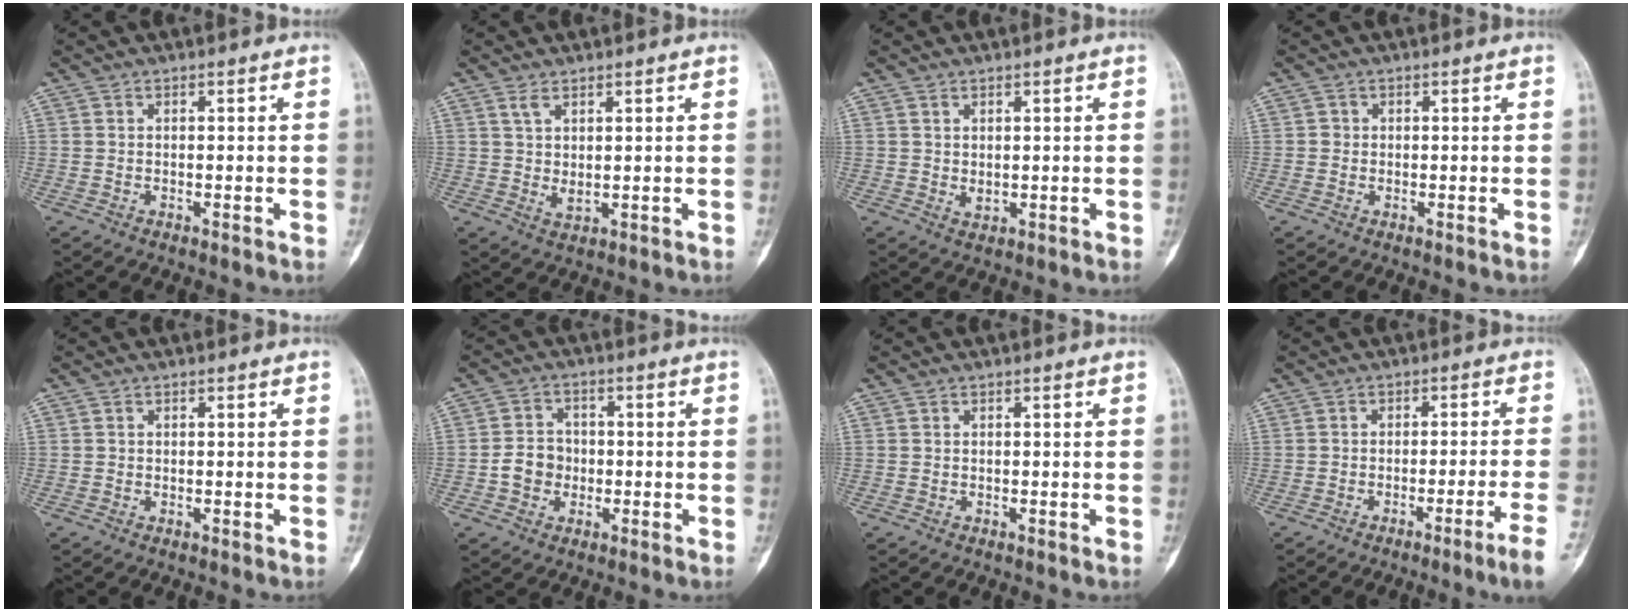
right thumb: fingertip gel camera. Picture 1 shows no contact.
{"total": 3.2, "force": [1.3, 1.2, 2.6], "torque": [-0.056, -0.010, 0.033]}
{"total": 1.6, "force": [0.5, 1.0, 1.1], "torque": [-0.020, -0.007, 0.014]}
{"total": 0.9, "force": [0.0, 0.9, 0.1], "torque": [0.002, 0.003, 0.000]}
{"total": 0.0}
{"total": 5.6, "force": [-1.1, 4.9, 2.4], "torque": [-0.026, 0.017, -0.026]}
{"total": 0.0}
{"total": 6.4, "force": [-3.7, -1.3, 5.1], "torque": [-0.082, 0.013, -0.056]}